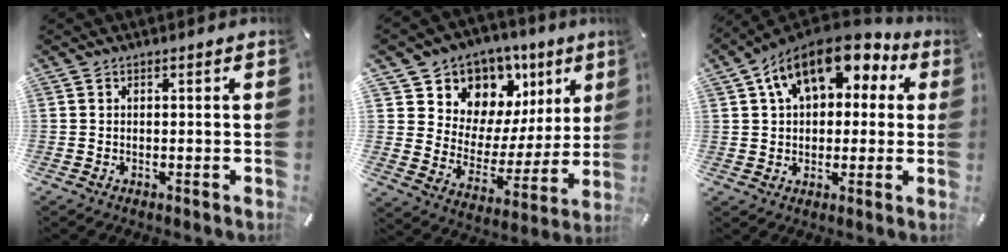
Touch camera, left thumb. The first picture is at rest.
{"total": 9.7, "force": [6.8, 7.0, -0.2], "torque": [-0.001, -0.089, 0.120]}
{"total": 13.0, "force": [6.1, 8.7, 7.6], "torque": [-0.133, -0.021, 0.110]}